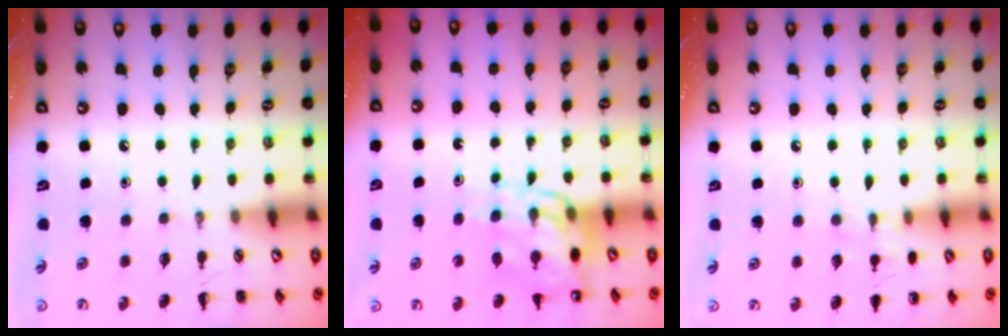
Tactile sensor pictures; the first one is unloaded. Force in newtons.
{"total": 11.4, "press": 10.9, "slide": 3.2}
{"total": 6.0, "press": 5.7, "slide": 1.7}